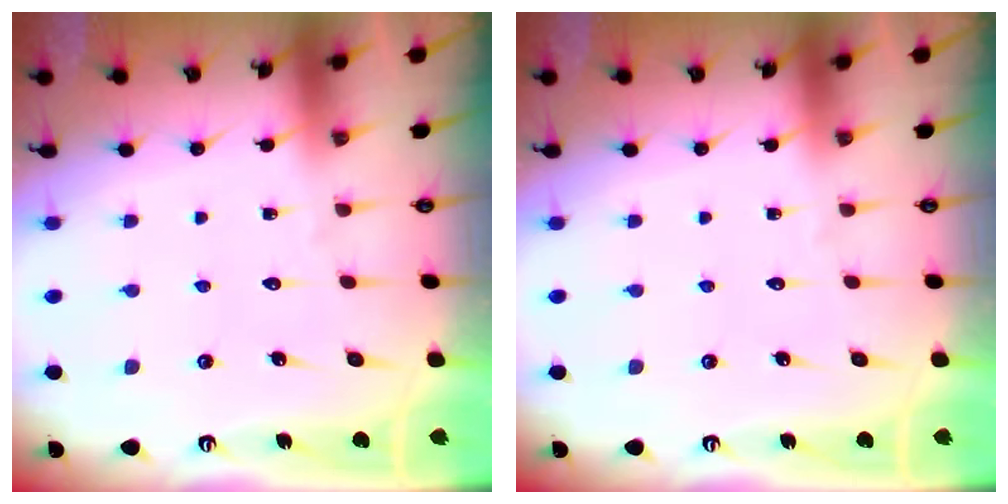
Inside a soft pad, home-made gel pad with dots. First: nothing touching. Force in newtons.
{"total": 0.0}